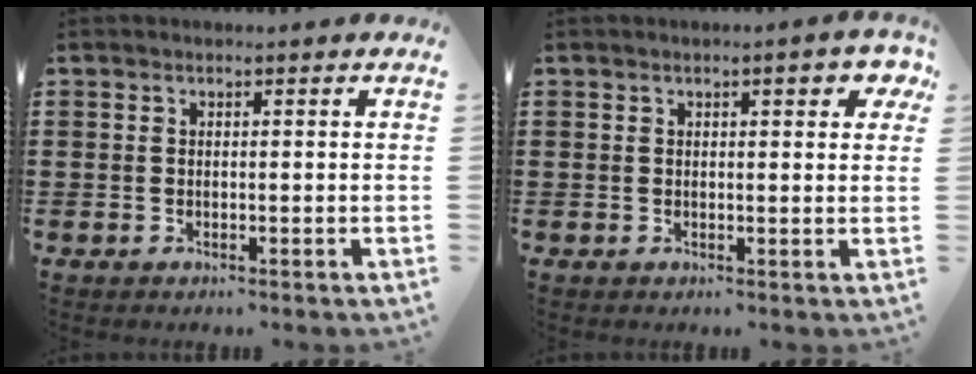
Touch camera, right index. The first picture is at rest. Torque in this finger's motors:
{"motor_torque": [0.41, 0.03, 0.08, 0.02]}